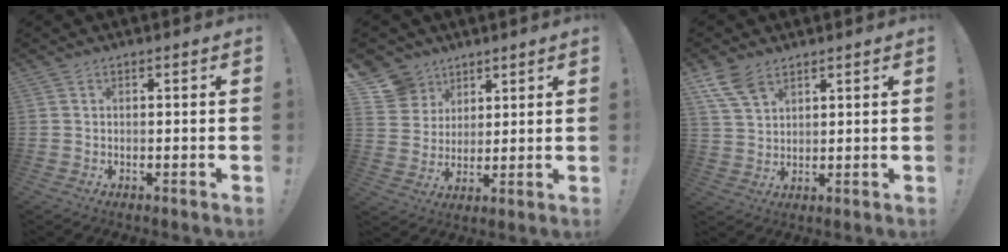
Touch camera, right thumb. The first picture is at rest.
{"total": 10.0, "force": [6.2, 7.7, 1.9], "torque": [-0.039, -0.041, 0.126]}
{"total": 7.7, "force": [5.1, 4.1, 4.1], "torque": [-0.080, -0.018, 0.101]}